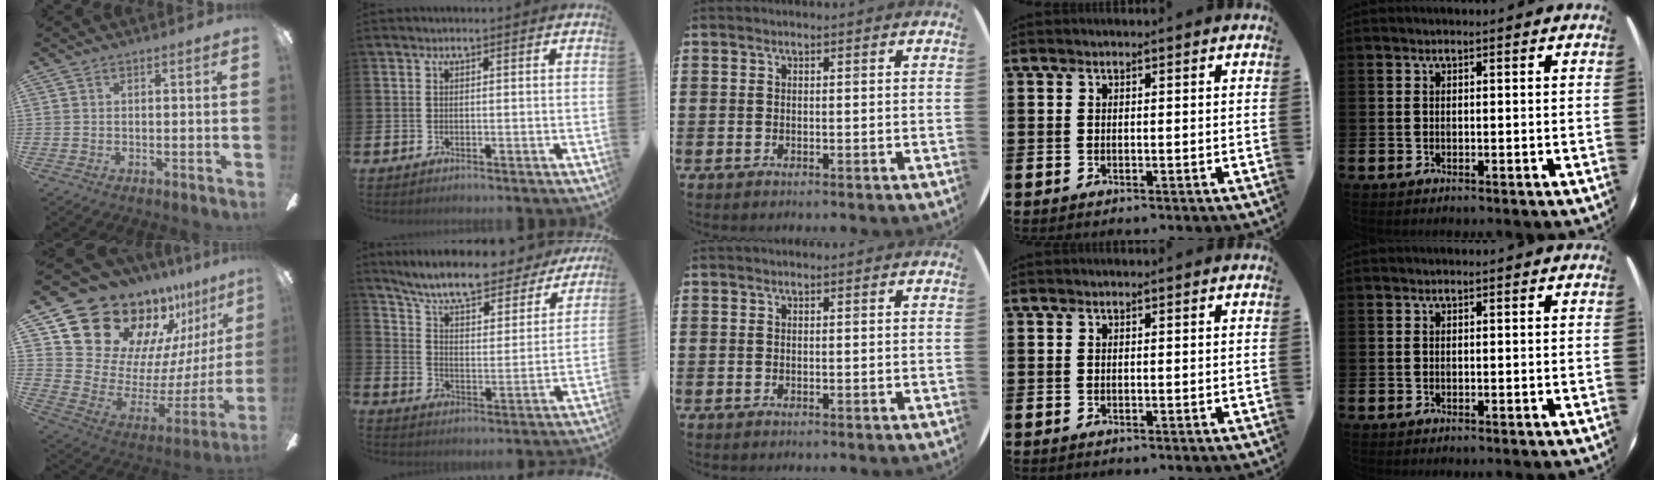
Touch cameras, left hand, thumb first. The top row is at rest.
{"thumb": {"total": 22.8, "force": [18.8, 10.8, 7.1], "torque": [-0.130, -0.145, 0.363]}, "index": {"total": 8.1, "force": [7.4, 1.5, 3.0], "torque": [-0.083, -0.052, 0.122]}}